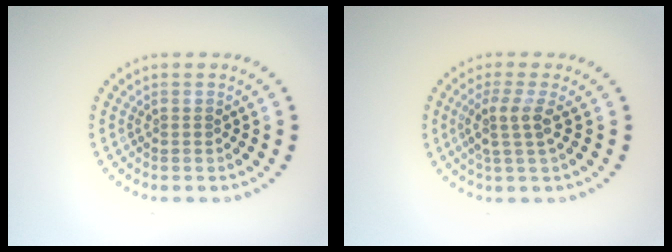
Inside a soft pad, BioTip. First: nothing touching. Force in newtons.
{"total": 2.6, "press": 2.0, "slide": 1.5}